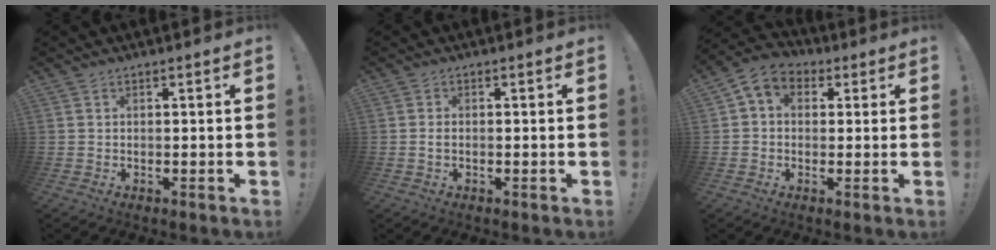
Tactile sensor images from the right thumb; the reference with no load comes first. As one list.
[{"total": 1.1, "force": [-0.1, 0.8, 0.7], "torque": [-0.014, 0.006, -0.002]}, {"total": 6.5, "force": [1.6, 5.1, 3.7], "torque": [-0.064, 0.009, 0.036]}]